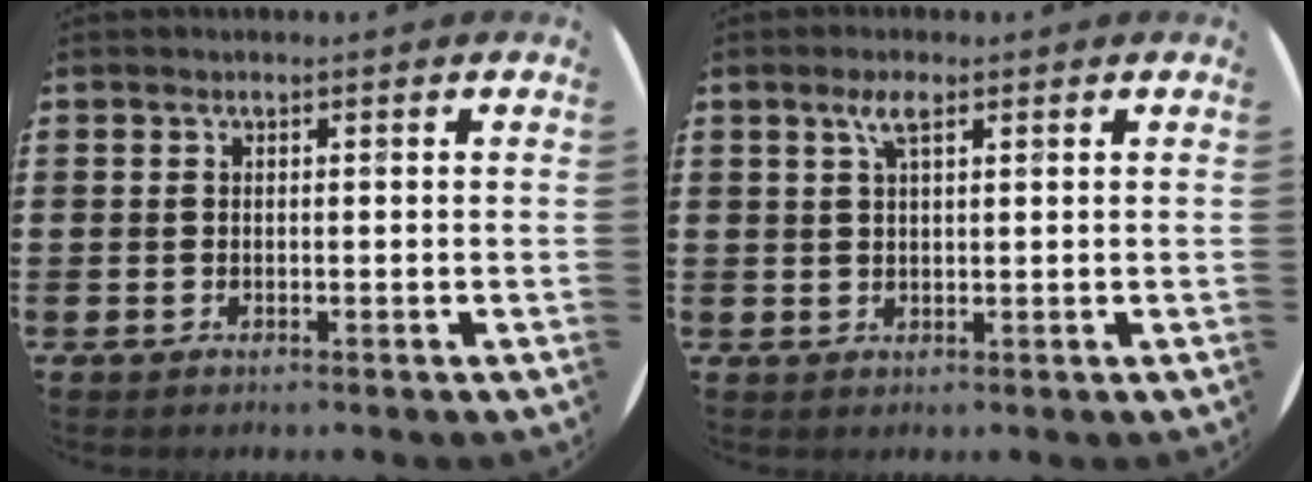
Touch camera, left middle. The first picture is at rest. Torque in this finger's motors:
{"motor_torque": [0.90, -0.41, 0.05, 0.07]}